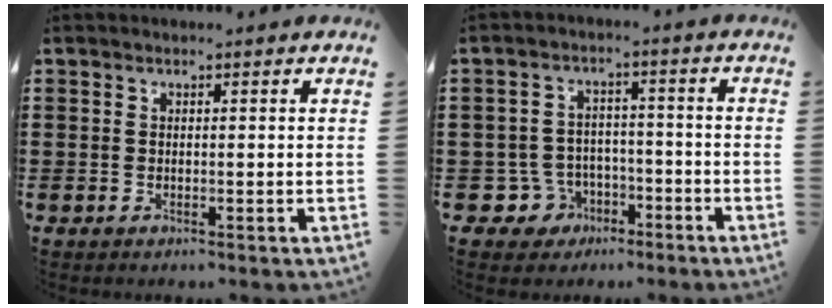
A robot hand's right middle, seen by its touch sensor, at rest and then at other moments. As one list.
[{"total": 5.3, "force": [-3.2, 4.2, 0.9], "torque": [-0.042, 0.010, -0.062]}]